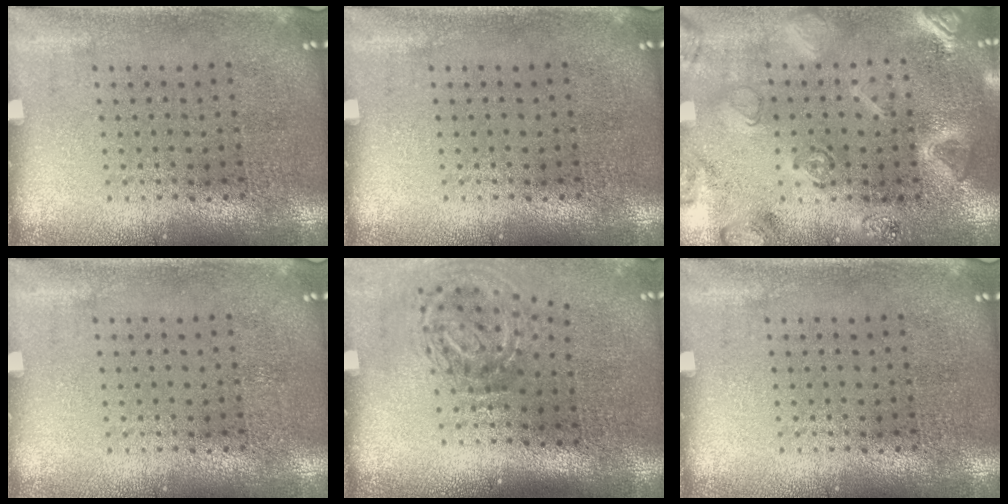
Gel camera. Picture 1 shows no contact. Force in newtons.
{"total": 0.0}
{"total": 2.7, "press": 2.7, "slide": 0.4}
{"total": 0.0}
{"total": 2.0, "press": 1.3, "slide": 1.6}
{"total": 0.0}